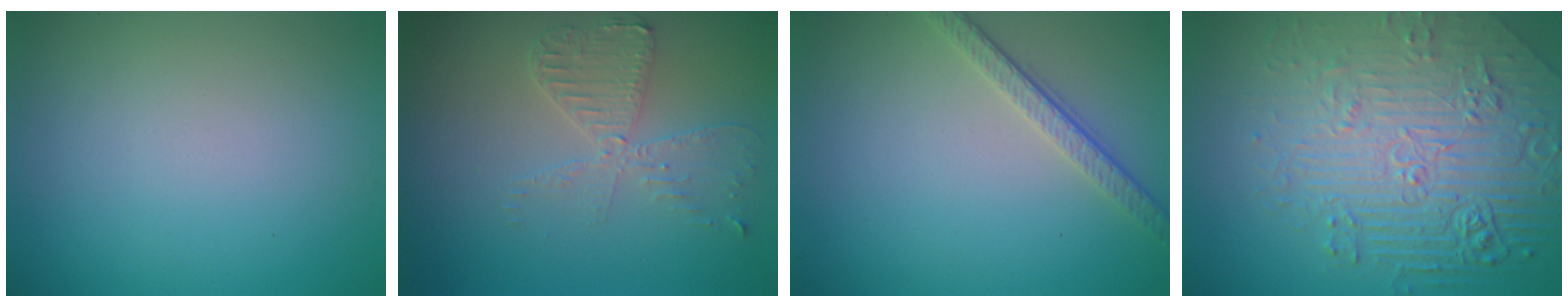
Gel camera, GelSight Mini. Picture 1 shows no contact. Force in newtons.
{"total": 3.5, "press": 3.0, "slide": 1.8}
{"total": 3.1, "press": 2.3, "slide": 2.1}
{"total": 8.9, "press": 6.2, "slide": 6.4}